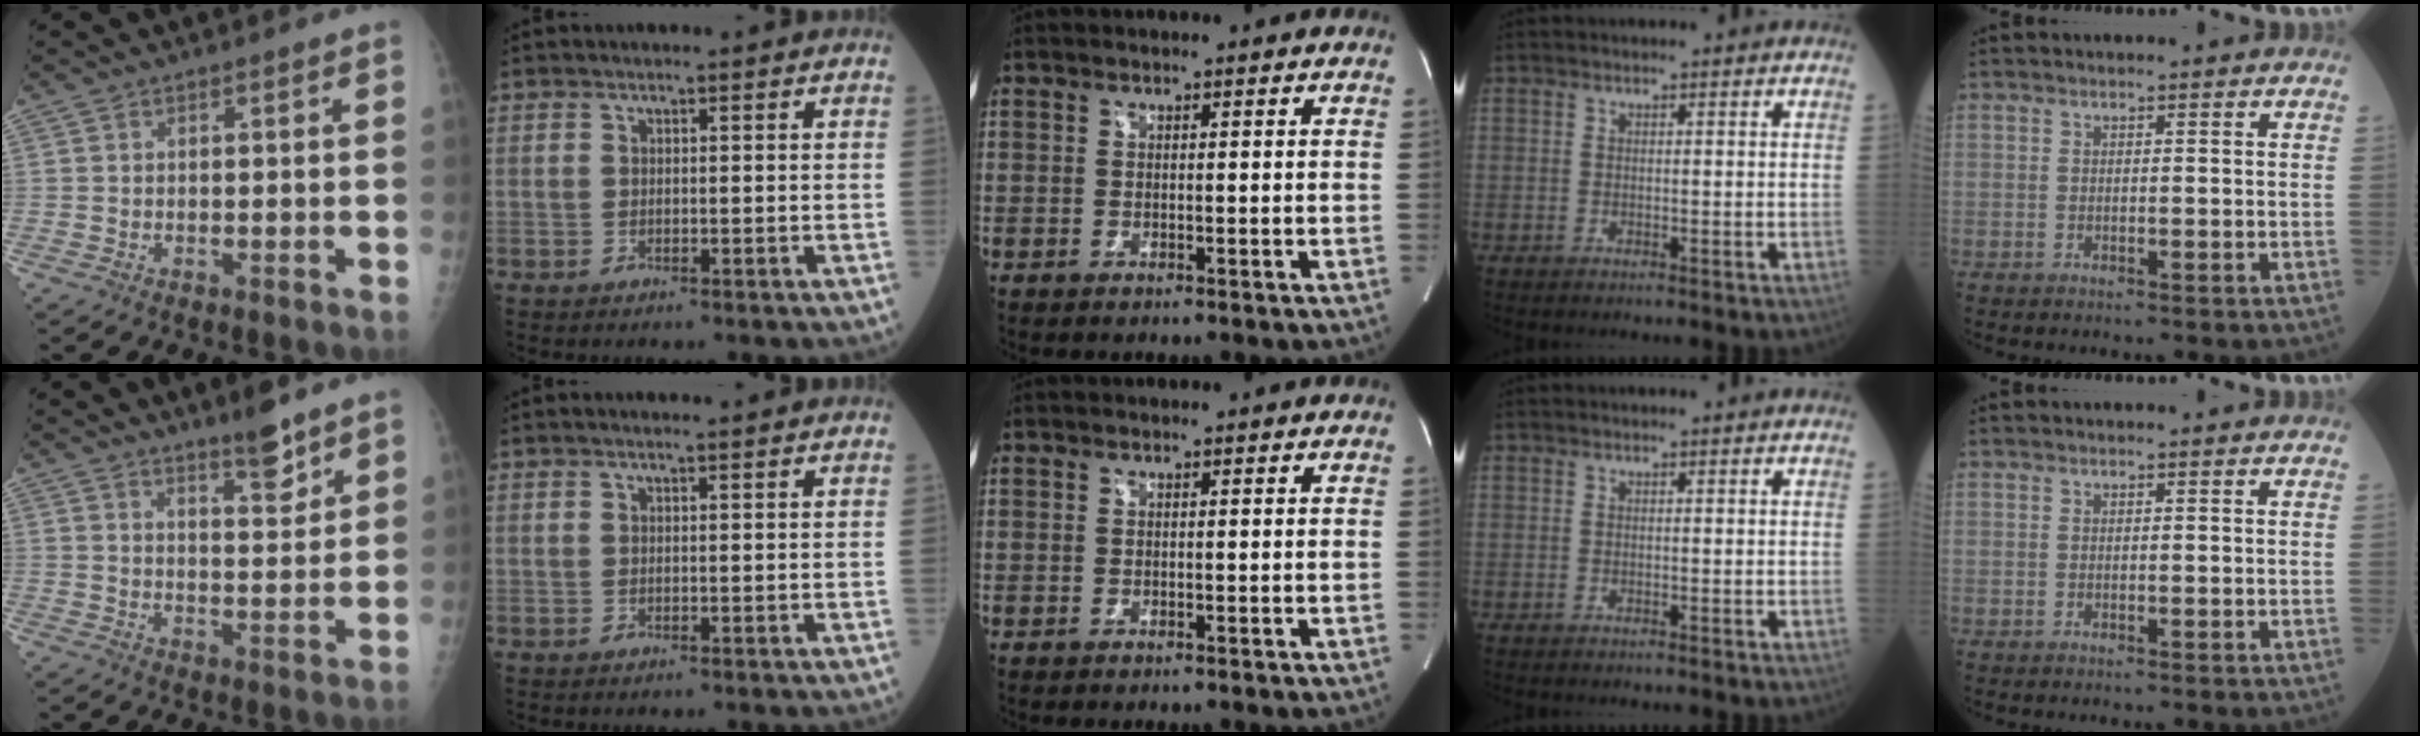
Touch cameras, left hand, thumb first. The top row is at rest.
{"thumb": {"total": 5.8, "force": [4.6, 1.1, 3.4], "torque": [-0.041, -0.040, 0.072]}, "index": {"total": 2.0, "force": [1.7, -0.1, 0.9], "torque": [-0.011, 0.012, 0.025]}}